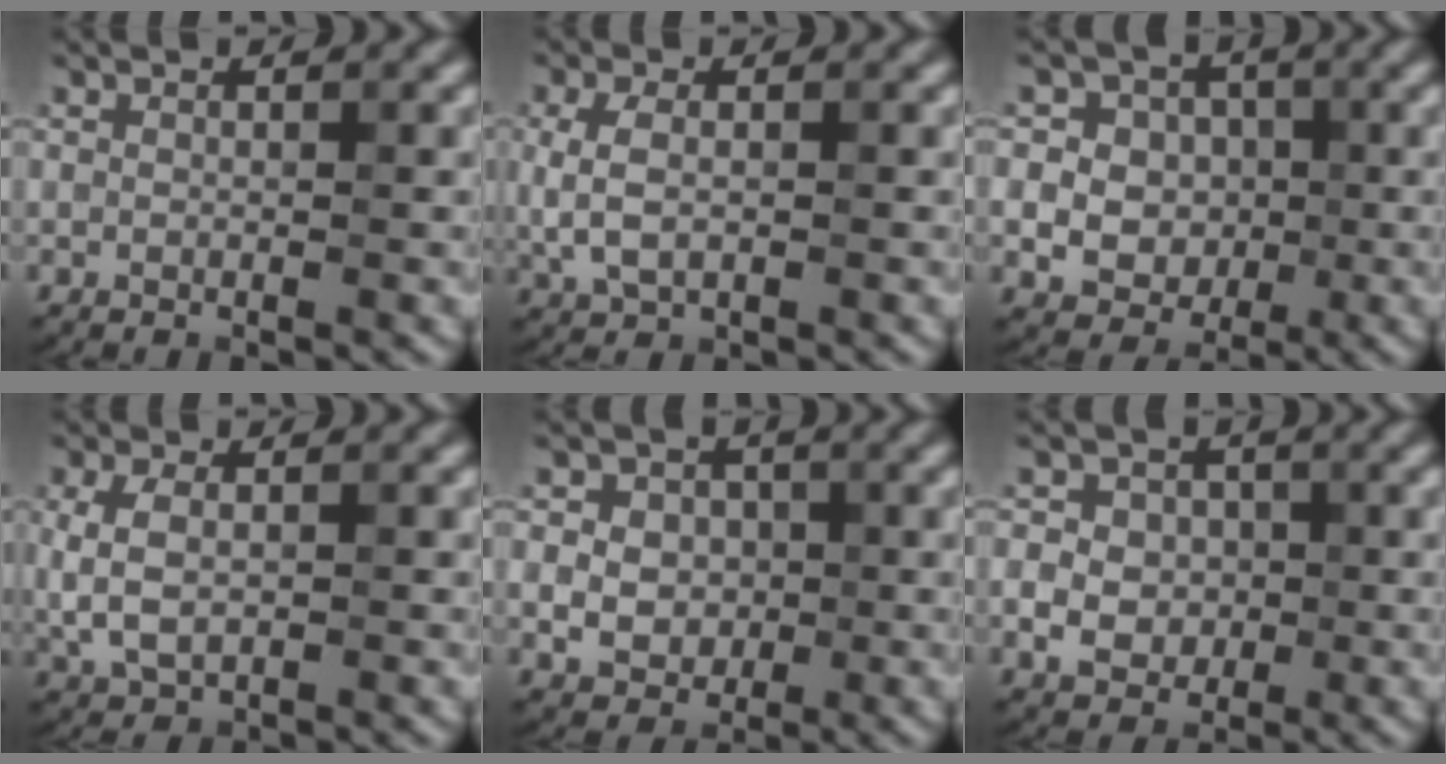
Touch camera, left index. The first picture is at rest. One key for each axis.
{"total": 3.1, "fx": 0.2, "fy": 1.9, "fz": 2.4, "tx": -0.059, "ty": 0.002, "tz": 0.004}
{"total": 7.3, "fx": 0.8, "fy": 6.6, "fz": 3.1, "tx": -0.050, "ty": 0.032, "tz": -0.007}
{"total": 3.5, "fx": 0.2, "fy": 2.2, "fz": 2.7, "tx": -0.063, "ty": 0.002, "tz": 0.007}
{"total": 5.4, "fx": 0.5, "fy": 4.7, "fz": 2.7, "tx": -0.030, "ty": 0.020, "tz": -0.011}
{"total": 4.0, "fx": -0.4, "fy": 3.6, "fz": 1.9, "tx": -0.017, "ty": 0.003, "tz": -0.020}